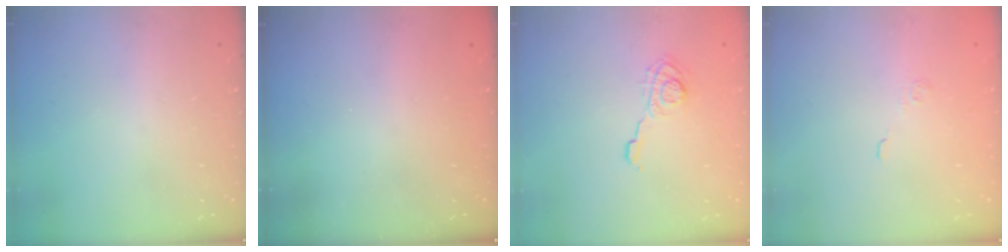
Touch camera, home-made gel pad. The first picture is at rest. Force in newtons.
{"total": 2.4, "press": 2.3, "slide": 0.7}
{"total": 7.5, "press": 7.4, "slide": 0.6}
{"total": 2.0, "press": 1.5, "slide": 1.3}